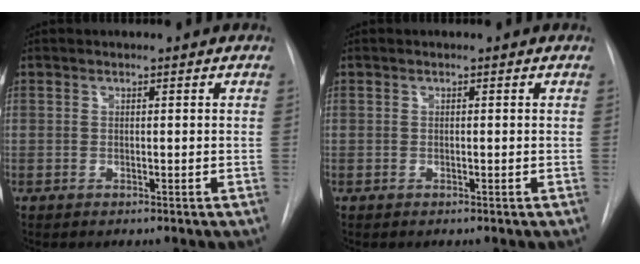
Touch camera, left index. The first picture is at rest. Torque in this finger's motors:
{"motor_torque": [-0.05, 0.05, 0.00, 0.00]}